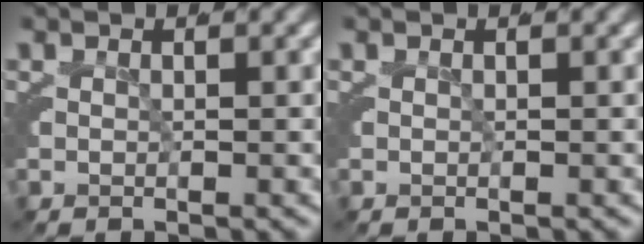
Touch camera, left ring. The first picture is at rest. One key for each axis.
{"total": 0.0}